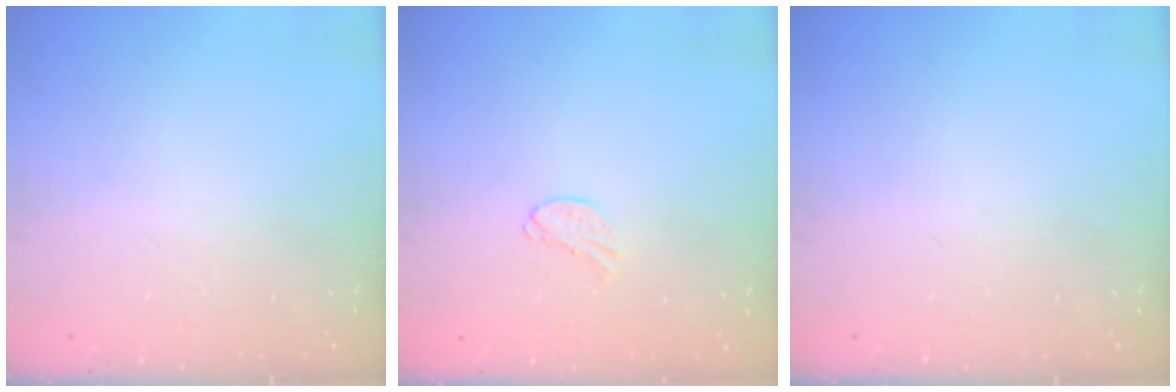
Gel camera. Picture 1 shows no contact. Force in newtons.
{"total": 5.2, "press": 5.2, "slide": 0.5}
{"total": 0.0}